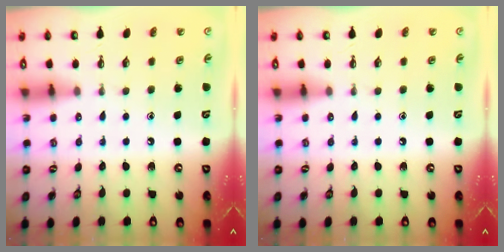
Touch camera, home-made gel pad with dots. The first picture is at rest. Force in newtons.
{"total": 0.0}